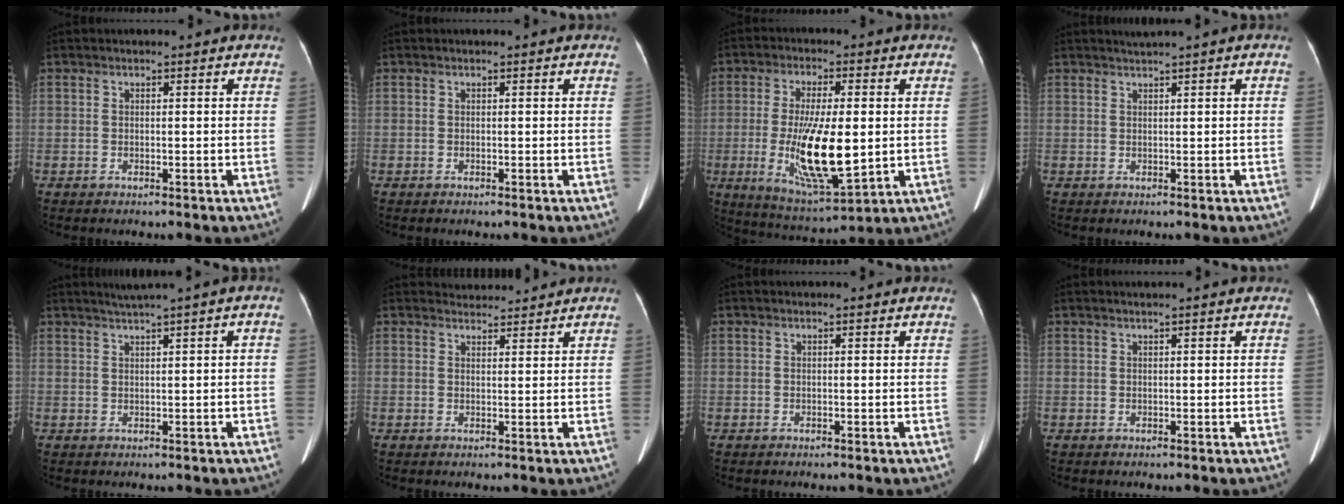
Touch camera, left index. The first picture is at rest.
{"total": 0.0}
{"total": 13.5, "force": [-1.3, 3.3, 13.0], "torque": [-0.249, -0.023, -0.013]}
{"total": 1.4, "force": [1.1, -0.3, 0.9], "torque": [-0.016, 0.010, 0.024]}
{"total": 3.4, "force": [1.9, -0.3, 2.8], "torque": [-0.051, 0.017, 0.037]}
{"total": 2.9, "force": [2.8, 0.2, -0.4], "torque": [-0.004, 0.010, 0.046]}
{"total": 0.8, "force": [0.7, 0.0, 0.3], "torque": [-0.010, 0.008, 0.010]}
{"total": 1.5, "force": [1.2, -0.2, 0.9], "torque": [-0.014, 0.013, 0.021]}